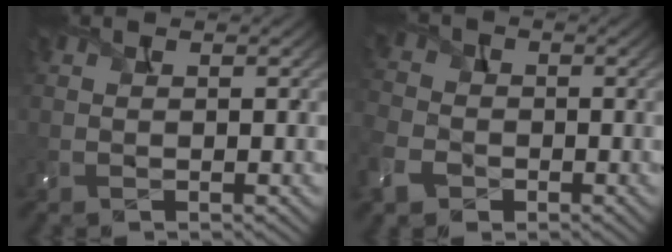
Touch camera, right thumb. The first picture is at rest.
{"total": 6.1, "force": [-3.0, 4.5, 2.8], "torque": [-0.090, -0.012, -0.074]}